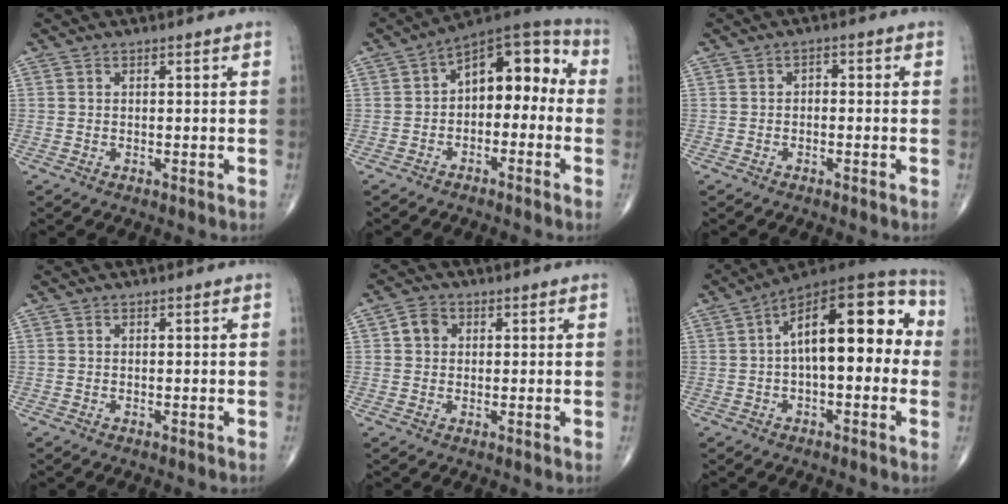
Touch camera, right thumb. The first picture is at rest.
{"total": 12.6, "force": [-0.5, 7.7, 10.0], "torque": [-0.099, 0.052, -0.024]}
{"total": 1.5, "force": [-0.5, 1.0, 1.0], "torque": [-0.007, 0.010, -0.013]}
{"total": 0.0}
{"total": 3.4, "force": [0.7, 2.8, 1.6], "torque": [-0.014, 0.004, 0.009]}
{"total": 19.8, "force": [2.0, 8.8, 17.6], "torque": [-0.240, 0.046, 0.019]}